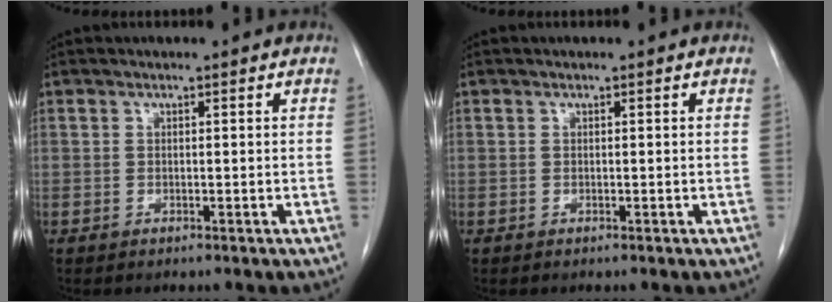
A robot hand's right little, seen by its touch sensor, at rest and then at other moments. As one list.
[{"total": 0.0}]